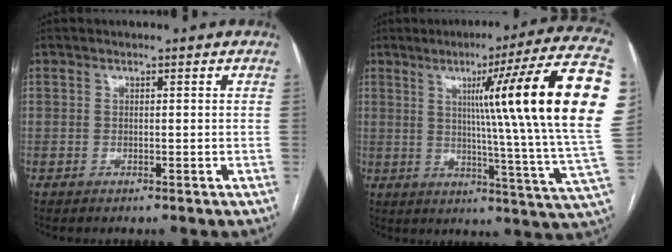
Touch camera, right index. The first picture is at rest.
{"total": 25.7, "force": [6.8, -0.9, 24.8], "torque": [-0.253, 0.019, 0.085]}